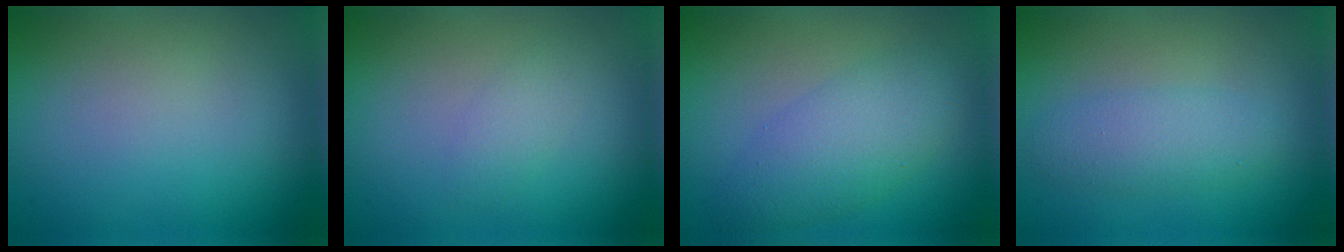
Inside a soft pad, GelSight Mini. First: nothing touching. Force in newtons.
{"total": 1.5, "press": 1.5, "slide": 0.0}
{"total": 4.7, "press": 4.7, "slide": 0.2}
{"total": 2.8, "press": 2.8, "slide": 0.1}